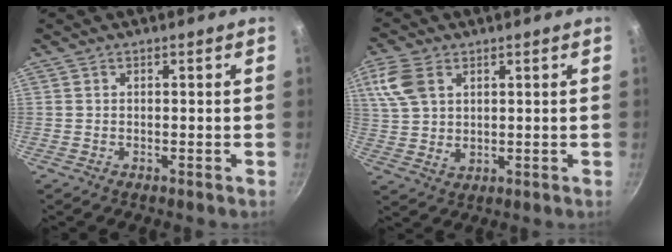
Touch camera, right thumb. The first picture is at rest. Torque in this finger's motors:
{"motor_torque": [-0.95, 0.98, -0.02, 0.04, 0.05]}